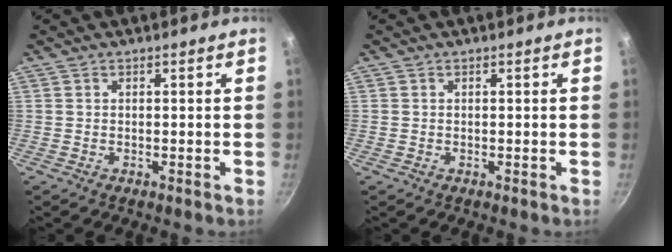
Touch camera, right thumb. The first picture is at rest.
{"total": 0.0}